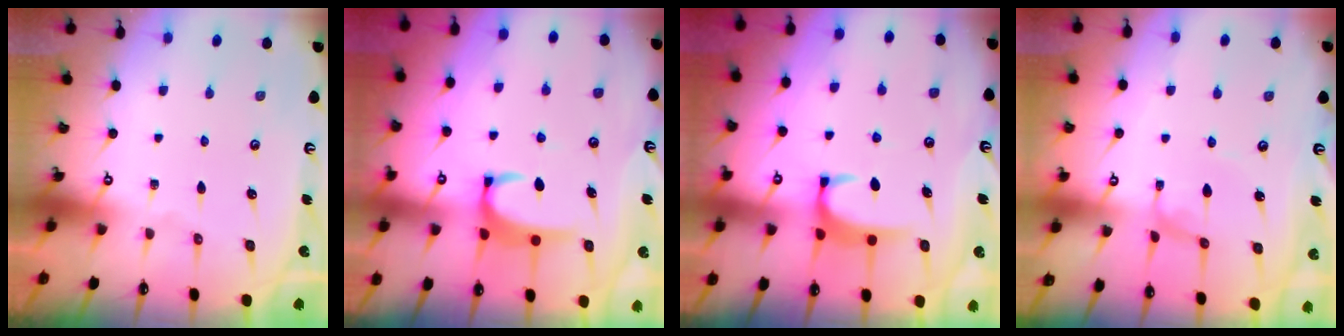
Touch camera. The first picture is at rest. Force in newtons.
{"total": 3.2, "press": 3.2, "slide": 0.3}
{"total": 1.9, "press": 1.8, "slide": 0.5}
{"total": 0.0}